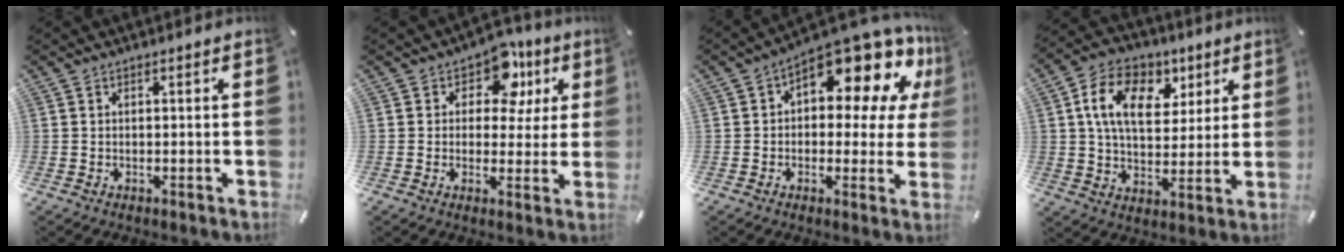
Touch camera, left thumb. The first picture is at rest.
{"total": 10.8, "force": [4.9, 7.3, 6.2], "torque": [-0.081, -0.024, 0.084]}
{"total": 15.0, "force": [9.5, 6.5, 9.7], "torque": [-0.132, -0.086, 0.158]}
{"total": 14.3, "force": [5.3, 9.8, 8.9], "torque": [-0.144, -0.001, 0.096]}